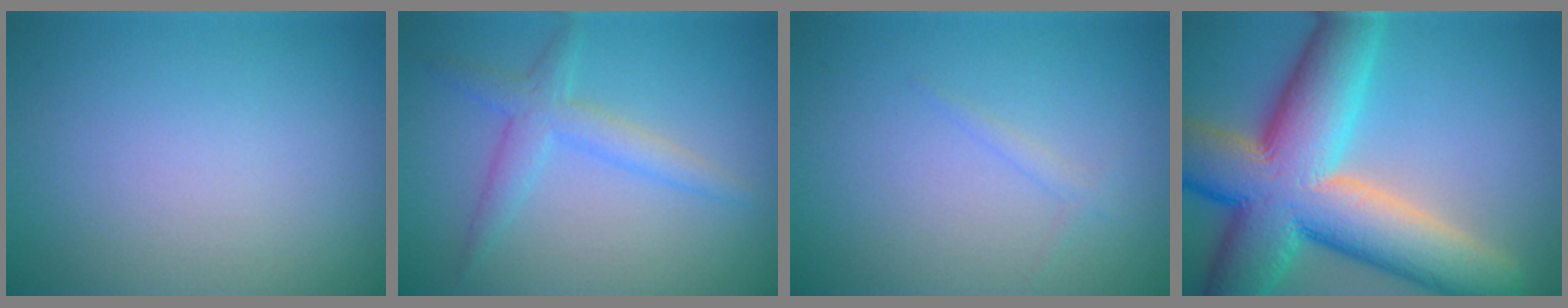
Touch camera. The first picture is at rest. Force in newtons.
{"total": 2.7, "press": 2.7, "slide": 0.0}
{"total": 0.8, "press": 0.8, "slide": 0.1}
{"total": 14.6, "press": 14.5, "slide": 0.6}